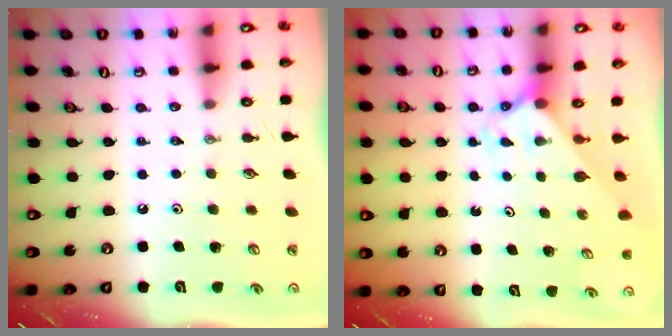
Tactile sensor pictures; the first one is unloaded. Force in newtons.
{"total": 2.1, "press": 2.1, "slide": 0.2}